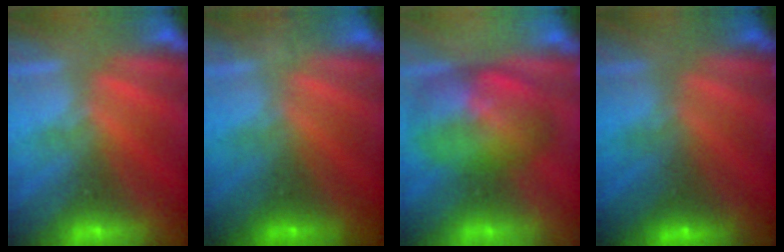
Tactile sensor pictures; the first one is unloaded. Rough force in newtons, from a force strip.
{"total": 1.6}
{"total": 5.9}
{"total": 1.8}